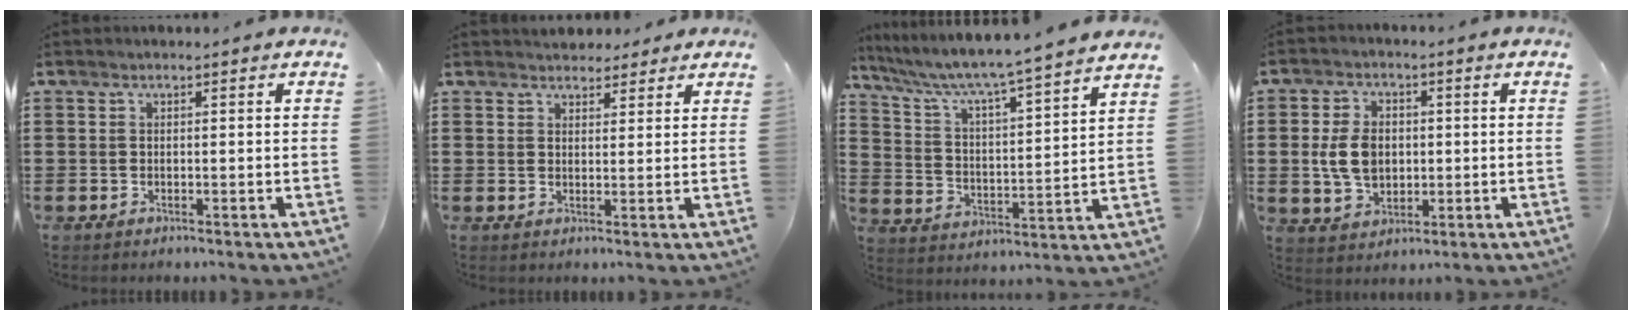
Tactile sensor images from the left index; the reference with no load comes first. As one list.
[{"total": 2.9, "force": [2.6, 1.3, 0.2], "torque": [-0.002, -0.001, 0.047]}, {"total": 4.9, "force": [4.4, -0.5, 2.1], "torque": [-0.065, -0.043, 0.063]}, {"total": 6.5, "force": [0.1, 4.6, 4.6], "torque": [-0.116, 0.007, -0.005]}]